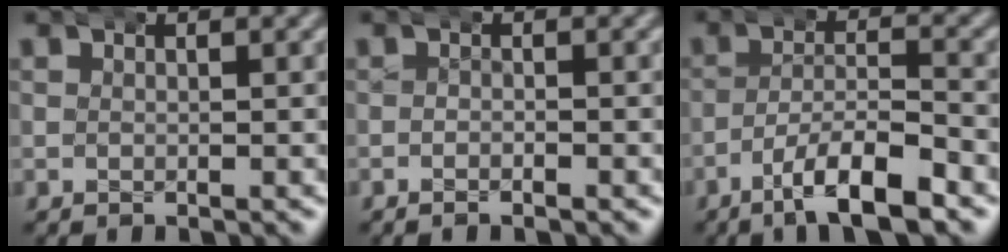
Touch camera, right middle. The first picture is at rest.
{"total": 1.1, "force": [-1.0, 0.3, 0.4], "torque": [-0.010, -0.003, -0.019]}
{"total": 5.6, "force": [-3.2, 1.8, 4.1], "torque": [-0.064, -0.008, -0.053]}